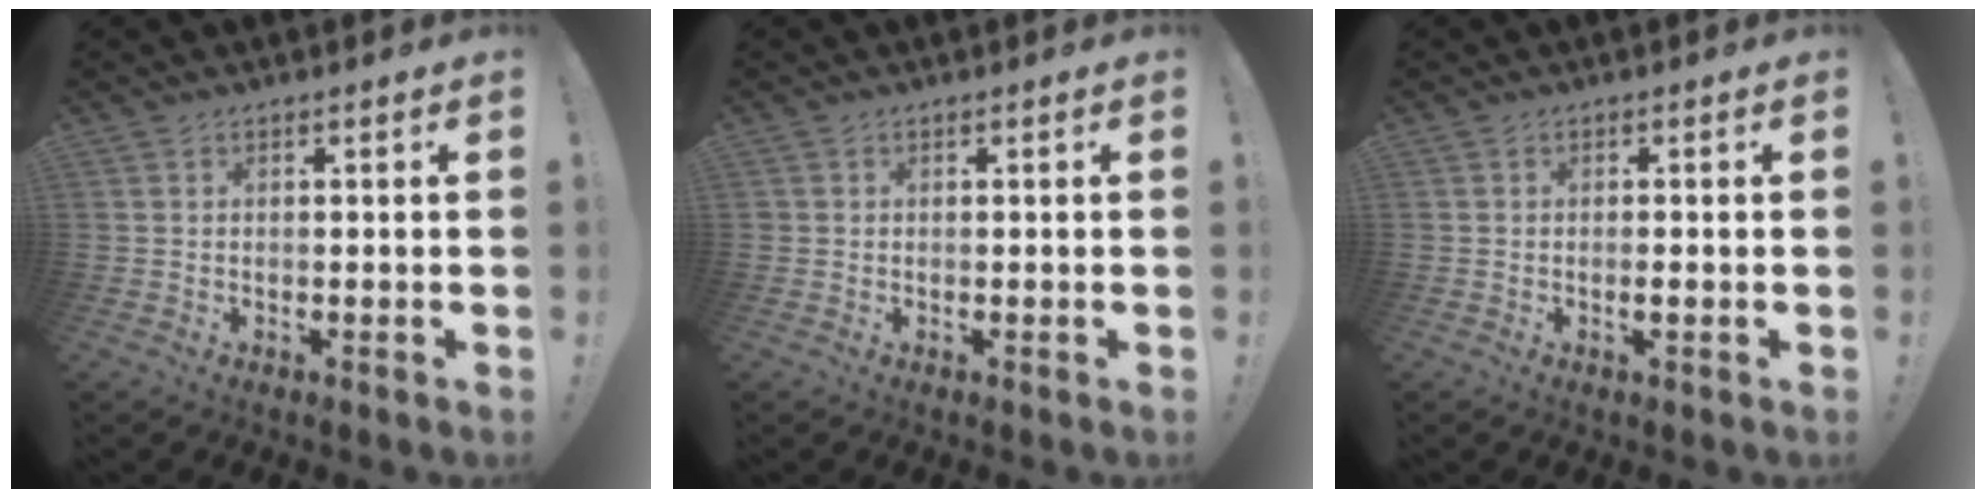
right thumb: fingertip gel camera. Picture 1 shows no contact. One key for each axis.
{"total": 0.6, "fx": 0.0, "fy": 0.6, "fz": 0.0, "tx": -0.008, "ty": 0.004, "tz": 0.002}
{"total": 1.3, "fx": -0.3, "fy": 0.1, "fz": 1.2, "tx": -0.013, "ty": -0.006, "tz": -0.008}